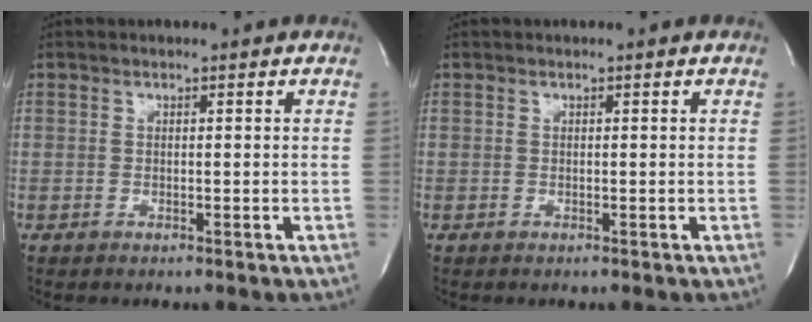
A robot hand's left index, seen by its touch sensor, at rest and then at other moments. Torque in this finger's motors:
{"motor_torque": [-0.01, 0.01, 0.00, 0.00]}